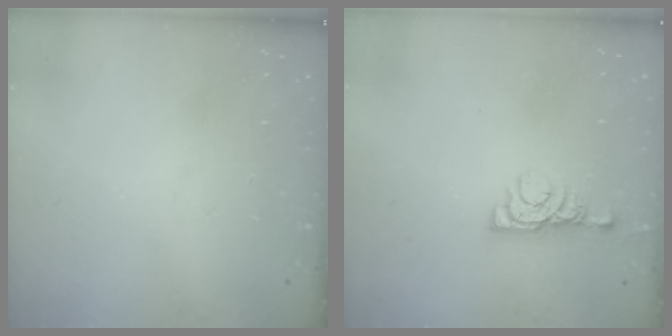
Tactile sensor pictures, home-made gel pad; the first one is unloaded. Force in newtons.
{"total": 5.6, "press": 5.5, "slide": 0.8}